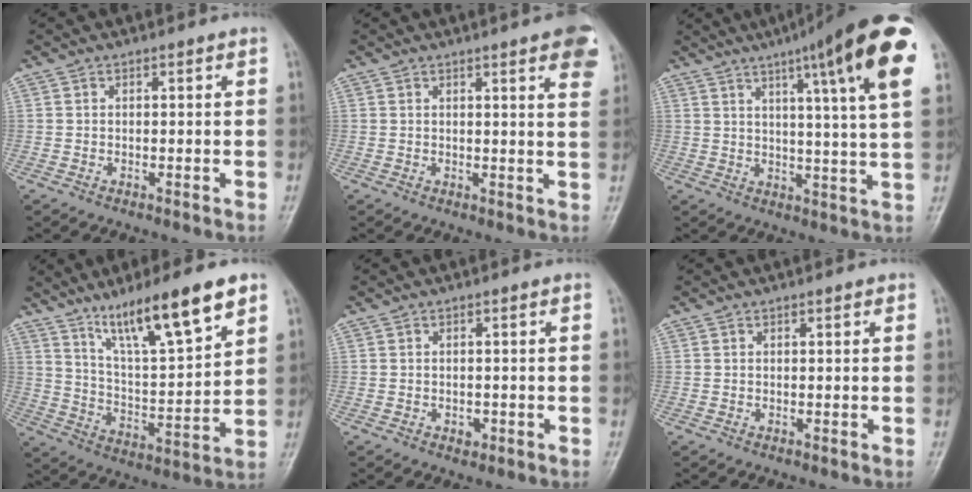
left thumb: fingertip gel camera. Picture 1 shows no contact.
{"total": 9.2, "force": [5.3, 1.6, 7.3], "torque": [-0.071, -0.011, 0.052]}
{"total": 20.5, "force": [9.8, 2.3, 17.8], "torque": [-0.244, -0.022, 0.126]}
{"total": 17.2, "force": [11.0, 3.2, 12.8], "torque": [-0.199, -0.050, 0.198]}
{"total": 1.3, "force": [-0.4, 1.0, 0.7], "torque": [-0.005, 0.001, -0.004]}
{"total": 0.7, "force": [0.4, 0.3, 0.5], "torque": [-0.008, -0.001, 0.005]}